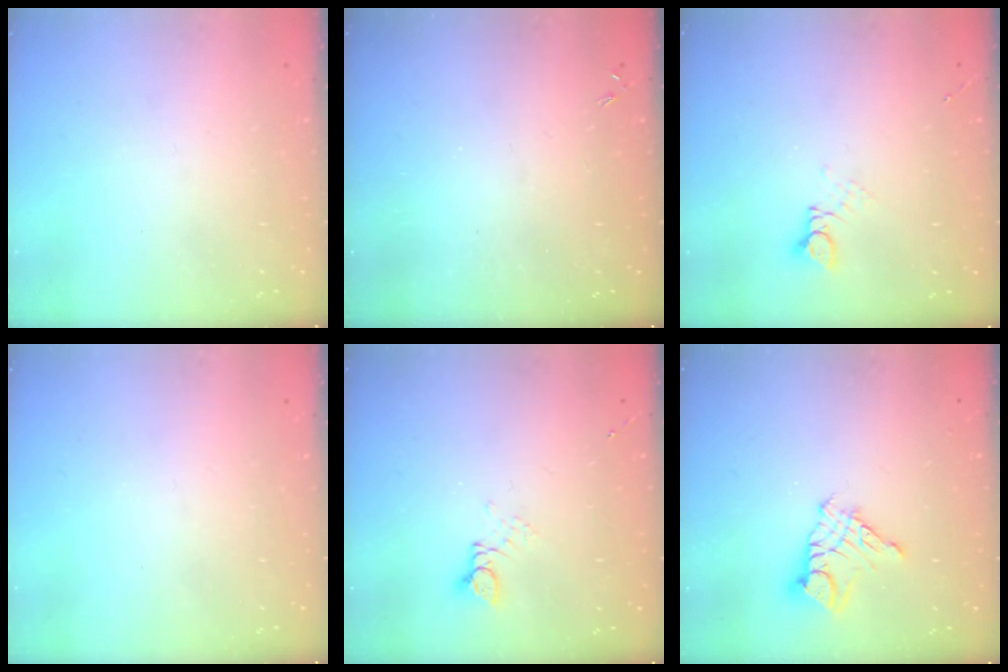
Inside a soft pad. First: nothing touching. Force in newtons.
{"total": 0.0}
{"total": 2.9, "press": 2.9, "slide": 0.2}
{"total": 0.0}
{"total": 2.8, "press": 2.8, "slide": 0.2}
{"total": 10.2, "press": 10.2, "slide": 1.0}